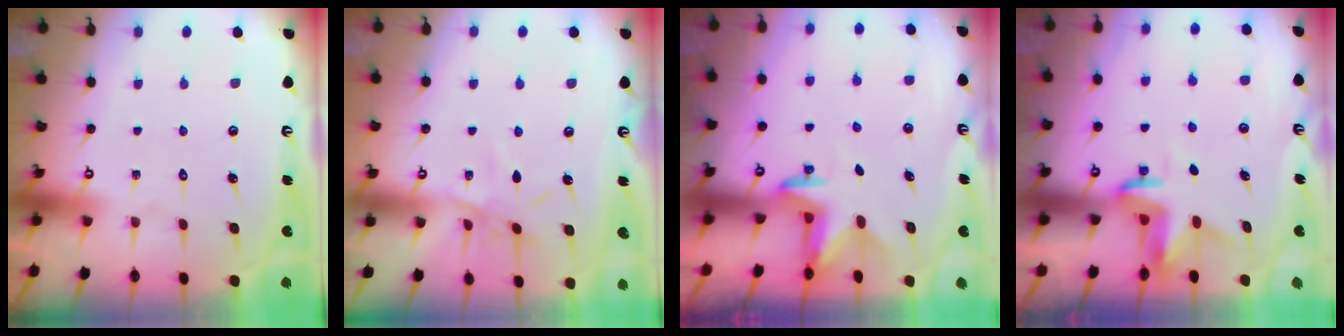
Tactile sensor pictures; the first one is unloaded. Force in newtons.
{"total": 6.4, "press": 6.3, "slide": 0.7}
{"total": 3.0, "press": 2.9, "slide": 0.7}
{"total": 3.6, "press": 3.6, "slide": 0.2}